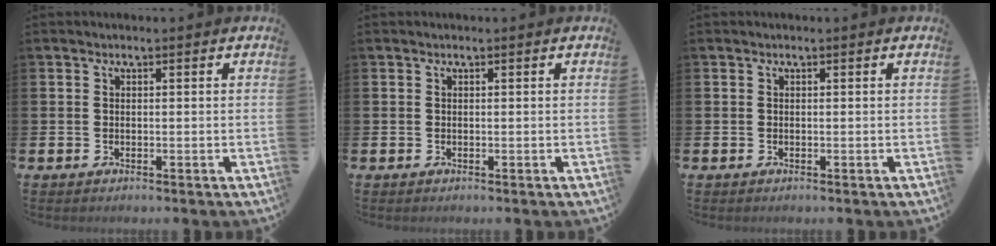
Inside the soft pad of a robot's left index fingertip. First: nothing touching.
{"total": 0.0}
{"total": 0.0}